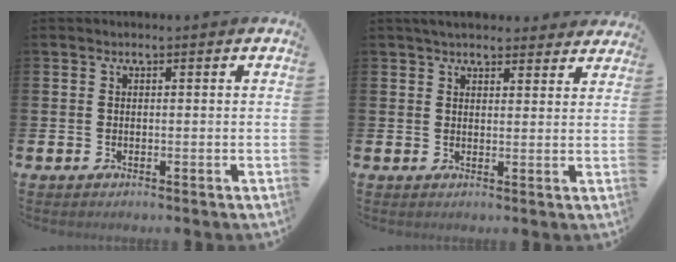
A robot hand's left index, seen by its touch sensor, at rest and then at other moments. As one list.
[{"total": 4.0, "force": [3.8, 1.1, 0.8], "torque": [-0.022, -0.010, 0.071]}]